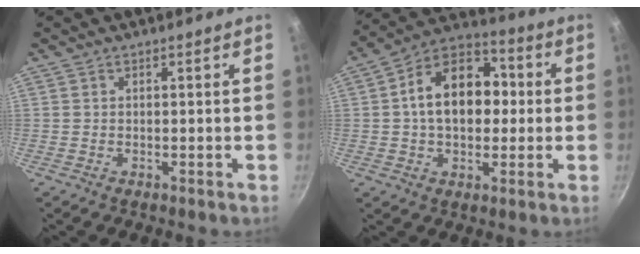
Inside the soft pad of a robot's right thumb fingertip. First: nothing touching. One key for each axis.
{"total": 16.1, "fx": 1.0, "fy": 11.2, "fz": 11.6, "tx": -0.144, "ty": 0.033, "tz": -0.003}